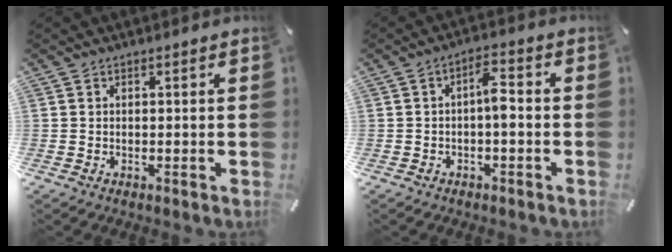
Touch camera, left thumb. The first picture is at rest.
{"total": 5.0, "force": [-1.0, 2.0, 4.4], "torque": [-0.079, 0.017, -0.019]}